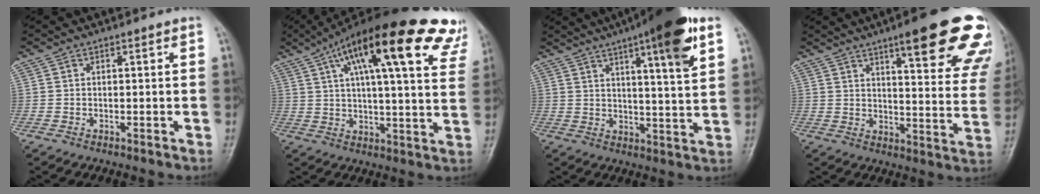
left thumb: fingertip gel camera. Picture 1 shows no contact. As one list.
[{"total": 28.6, "force": [15.7, 7.9, 22.6], "torque": [-0.306, 0.005, 0.212]}, {"total": 15.4, "force": [8.2, 2.5, 12.8], "torque": [-0.178, -0.028, 0.116]}, {"total": 22.8, "force": [14.3, 4.8, 17.1], "torque": [-0.187, -0.051, 0.176]}]